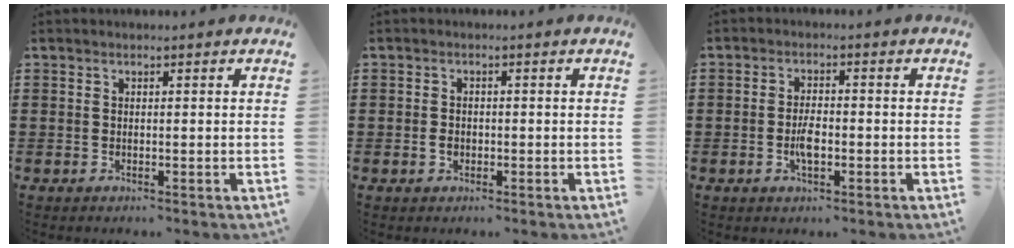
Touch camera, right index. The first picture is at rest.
{"total": 1.3, "force": [-0.4, 1.1, 0.7], "torque": [-0.017, 0.003, -0.008]}
{"total": 3.4, "force": [-0.9, 1.4, 3.0], "torque": [-0.070, -0.004, -0.020]}